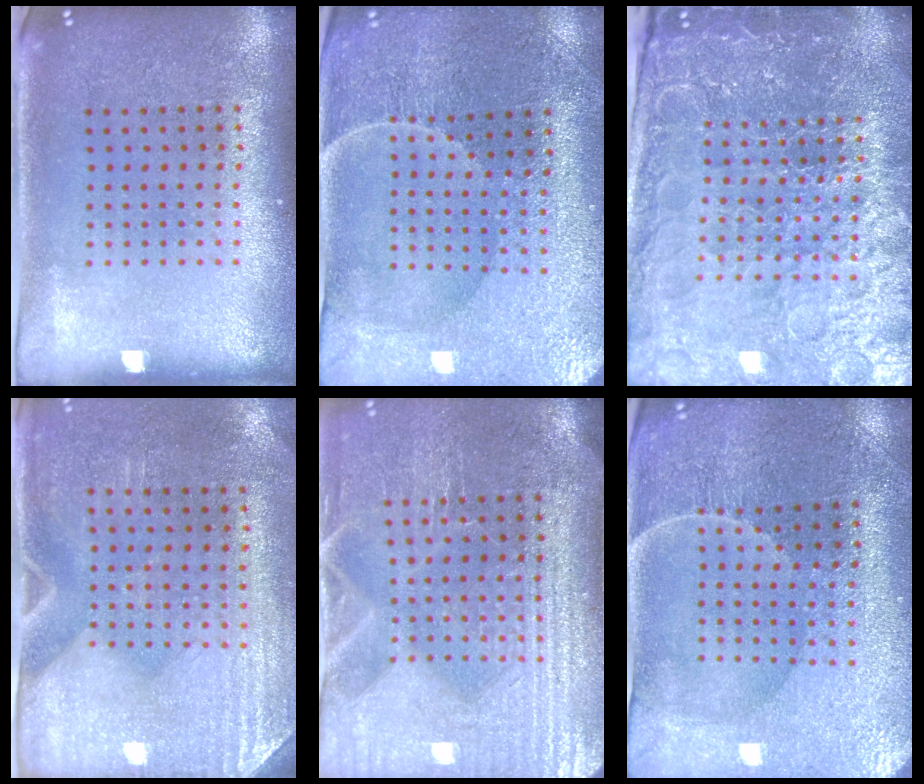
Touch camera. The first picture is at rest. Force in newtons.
{"total": 1.5, "press": 1.5, "slide": 0.1}
{"total": 5.4, "press": 4.9, "slide": 2.2}
{"total": 2.9, "press": 2.5, "slide": 1.4}
{"total": 4.2, "press": 3.8, "slide": 1.7}
{"total": 1.5, "press": 1.5, "slide": 0.1}